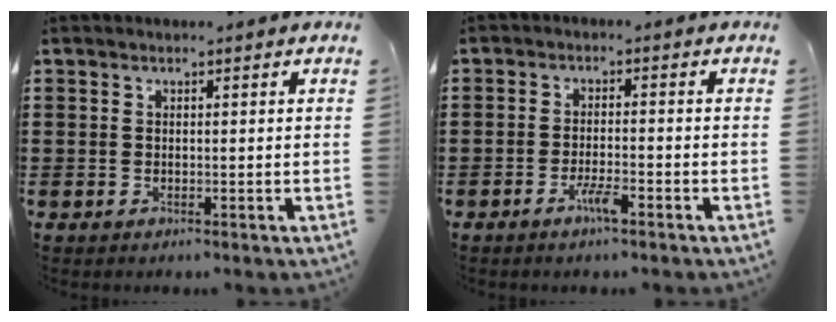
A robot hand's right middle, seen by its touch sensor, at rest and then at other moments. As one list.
[{"total": 2.4, "force": [-1.4, 0.3, 1.8], "torque": [-0.039, -0.003, -0.028]}]